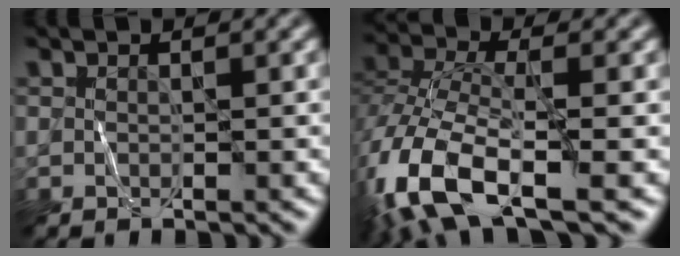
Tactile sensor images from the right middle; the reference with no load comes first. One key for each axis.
{"total": 10.9, "fx": -5.3, "fy": 4.6, "fz": 8.3, "tx": -0.183, "ty": -0.012, "tz": -0.108}